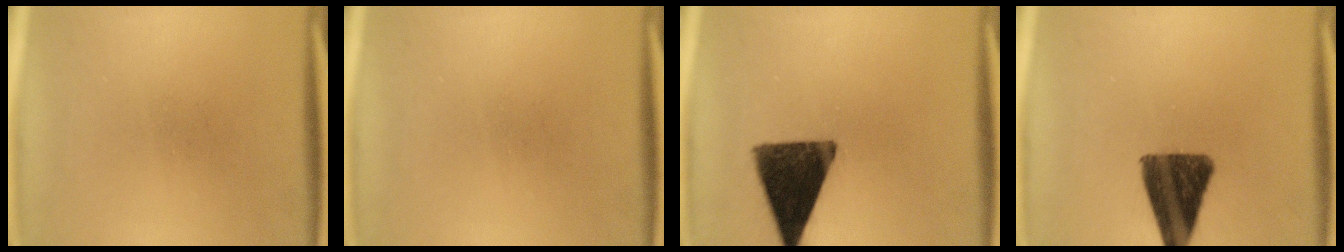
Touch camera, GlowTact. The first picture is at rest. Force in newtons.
{"total": 0.0}
{"total": 14.1}
{"total": 12.5}